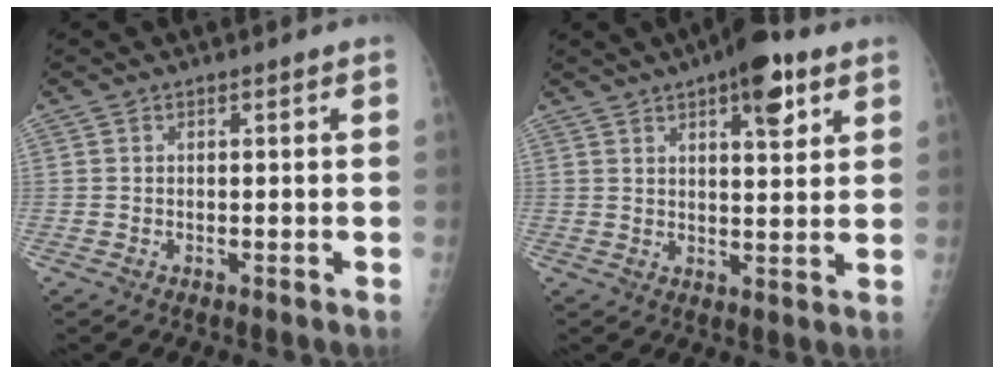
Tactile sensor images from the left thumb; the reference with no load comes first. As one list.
[{"total": 9.9, "force": [5.4, 3.4, 7.6], "torque": [-0.089, -0.020, 0.074]}]